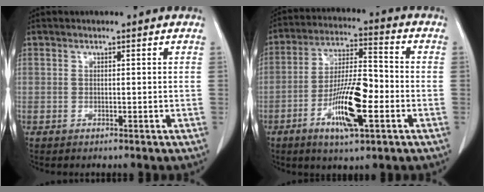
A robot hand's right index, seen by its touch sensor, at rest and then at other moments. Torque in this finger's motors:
{"motor_torque": [1.36, -0.50, 0.24, 0.17]}